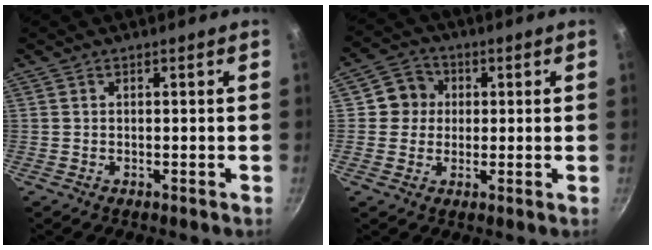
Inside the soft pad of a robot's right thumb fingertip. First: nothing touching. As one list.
[{"total": 6.2, "force": [1.0, 5.9, 1.6], "torque": [0.016, 0.010, 0.004]}]